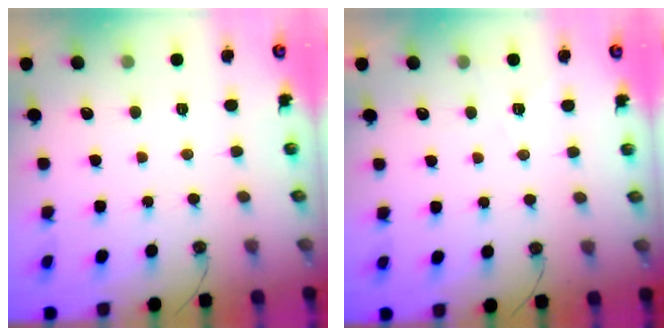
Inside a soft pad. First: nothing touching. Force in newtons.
{"total": 5.2, "press": 3.1, "slide": 4.2}